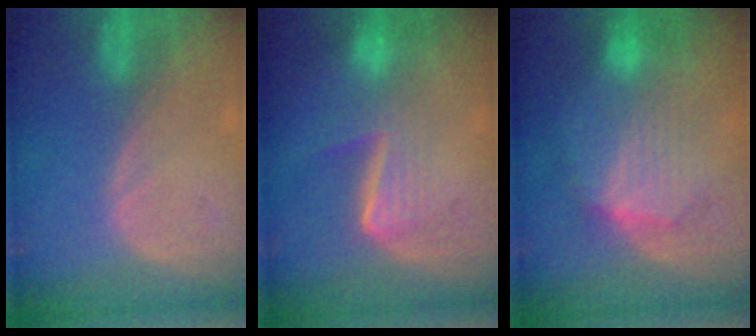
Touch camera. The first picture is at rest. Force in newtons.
{"total": 6.7, "press": 5.7, "slide": 3.6}
{"total": 8.2, "press": 8.2, "slide": 0.2}